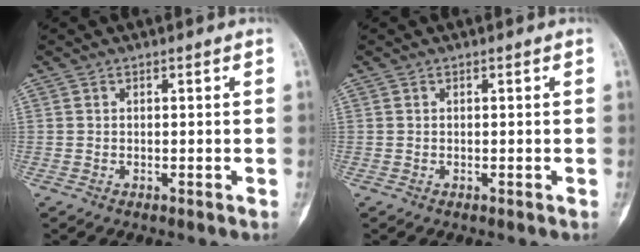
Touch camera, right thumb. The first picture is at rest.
{"total": 0.0}